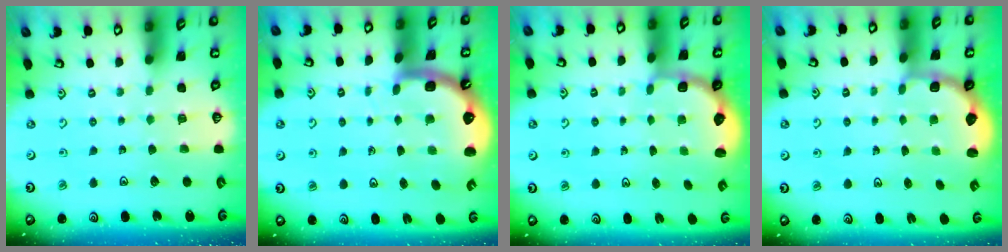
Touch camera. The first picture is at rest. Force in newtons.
{"total": 3.8, "press": 3.6, "slide": 1.2}
{"total": 2.6, "press": 2.1, "slide": 1.5}
{"total": 2.8, "press": 2.1, "slide": 1.9}